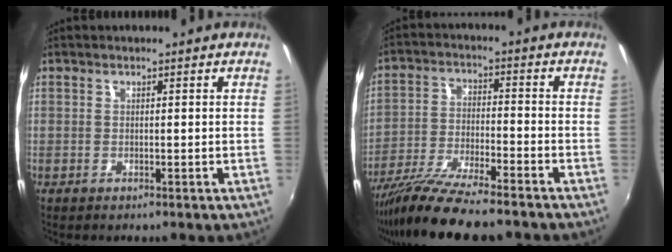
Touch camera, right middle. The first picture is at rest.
{"total": 13.7, "force": [-11.4, 1.2, 7.5], "torque": [-0.154, -0.034, -0.203]}